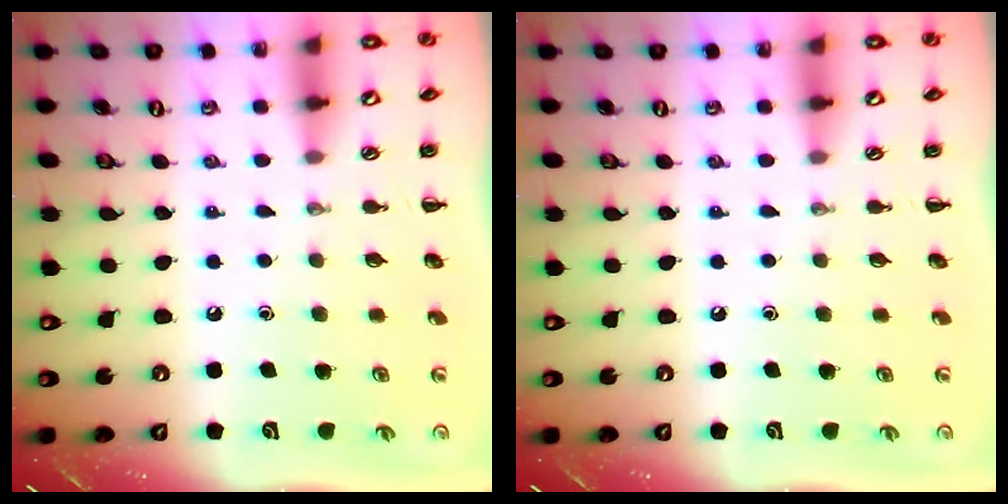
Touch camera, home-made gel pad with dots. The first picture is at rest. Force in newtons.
{"total": 0.0}